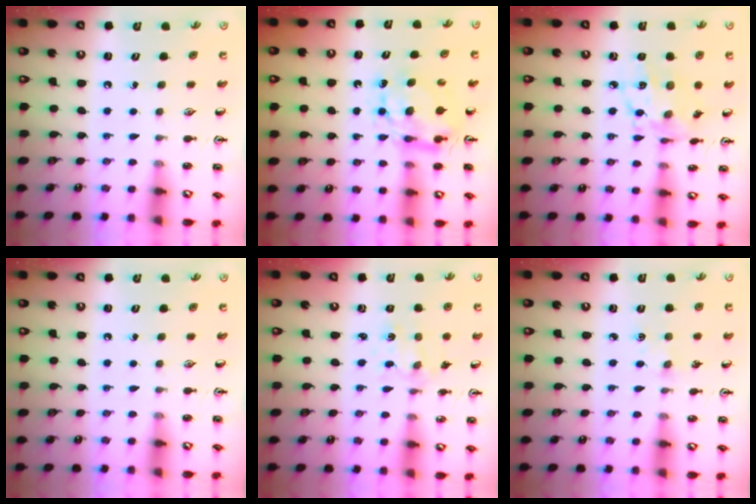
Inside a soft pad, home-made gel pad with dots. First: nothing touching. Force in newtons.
{"total": 7.6, "press": 7.6, "slide": 0.5}
{"total": 10.2, "press": 10.1, "slide": 0.7}
{"total": 0.0}
{"total": 1.6, "press": 1.6, "slide": 0.3}
{"total": 2.9, "press": 2.9, "slide": 0.3}